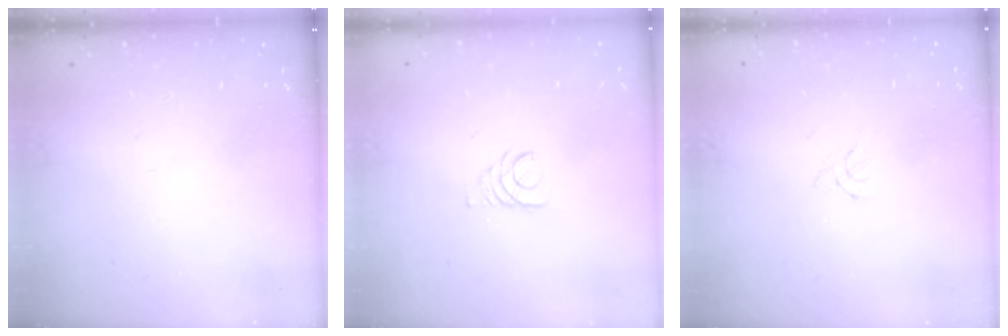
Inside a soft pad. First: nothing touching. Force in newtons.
{"total": 2.7, "press": 2.7, "slide": 0.2}
{"total": 1.3, "press": 1.2, "slide": 0.4}